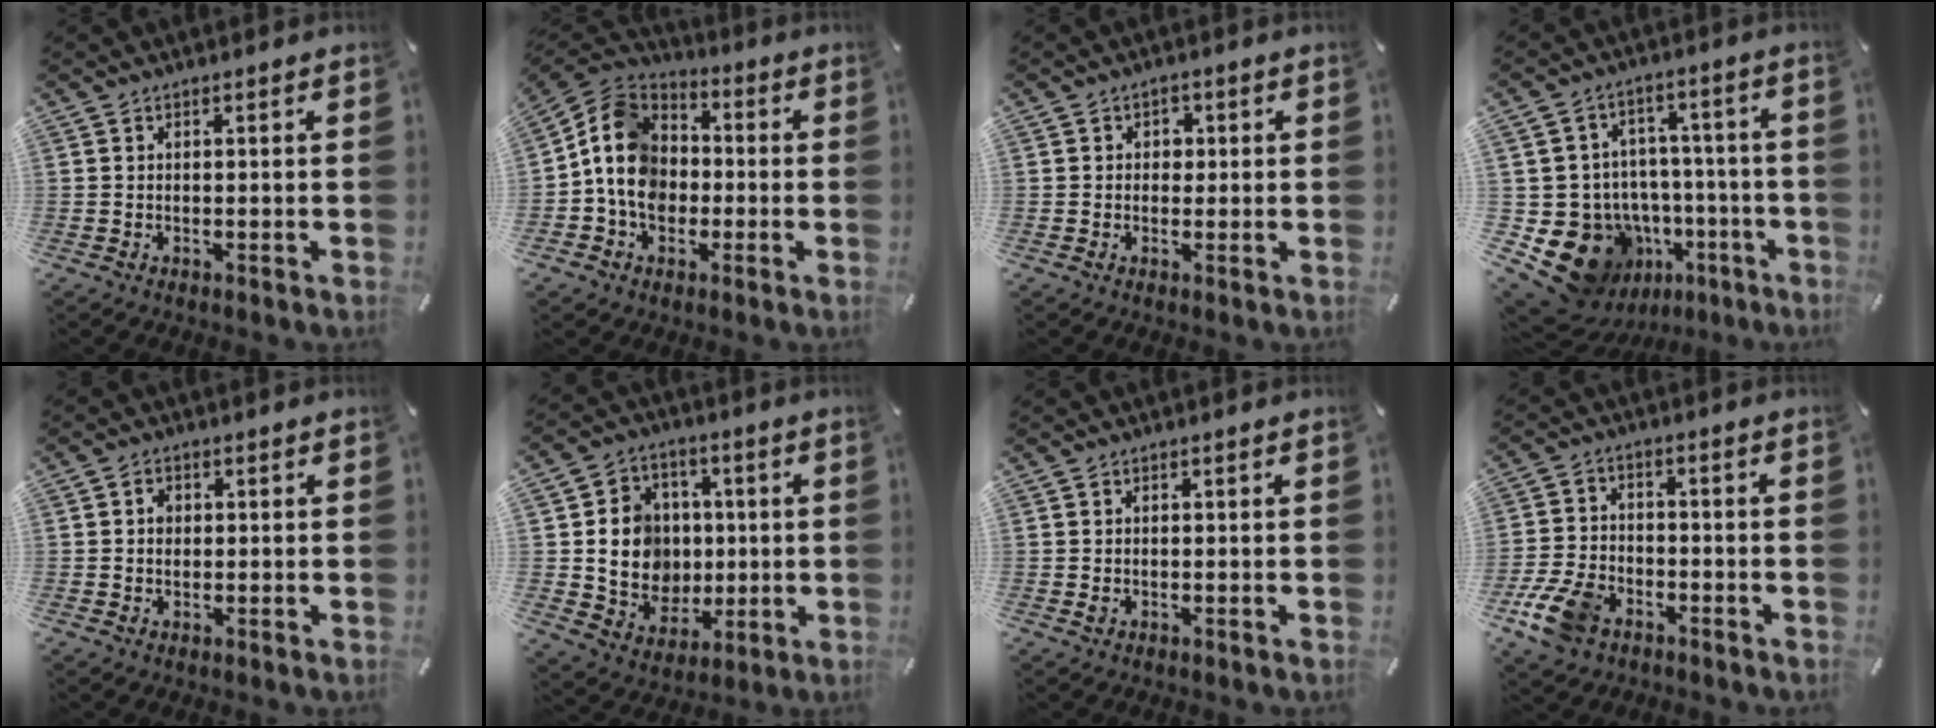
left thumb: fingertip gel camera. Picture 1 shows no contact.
{"total": 12.9, "force": [-2.3, 10.9, 6.4], "torque": [-0.148, 0.031, -0.043]}
{"total": 2.5, "force": [0.0, 2.3, 1.1], "torque": [-0.008, 0.000, -0.009]}
{"total": 16.4, "force": [-6.9, 13.6, 5.9], "torque": [-0.093, 0.034, -0.086]}
{"total": 2.2, "force": [0.1, 1.9, 1.2], "torque": [-0.017, 0.003, -0.003]}
{"total": 12.6, "force": [0.8, 11.8, 4.2], "torque": [-0.077, 0.002, 0.031]}
{"total": 0.8, "force": [-0.1, 0.6, 0.5], "torque": [-0.009, 0.001, -0.002]}
{"total": 9.8, "force": [-5.3, 6.4, 5.3], "torque": [-0.118, 0.023, -0.098]}